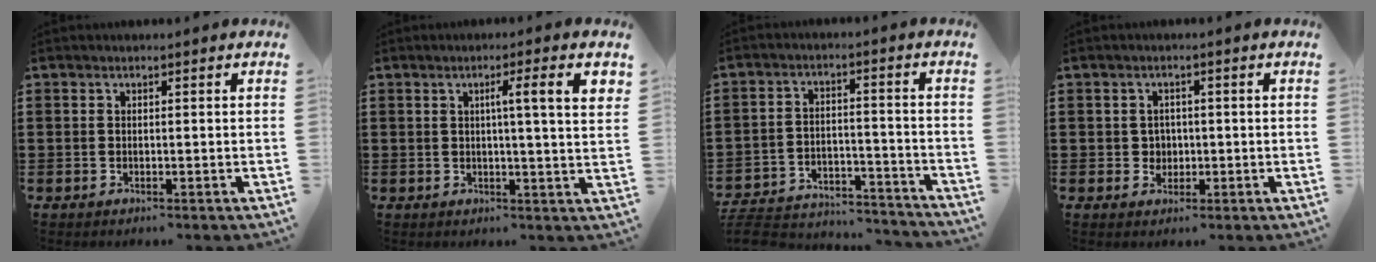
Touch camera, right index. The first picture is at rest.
{"total": 5.8, "force": [1.6, 0.0, 5.6], "torque": [-0.099, -0.005, 0.019]}
{"total": 6.7, "force": [-6.5, 1.1, 1.5], "torque": [-0.038, 0.009, -0.131]}
{"total": 2.0, "force": [0.0, 1.9, 0.6], "torque": [-0.019, 0.006, -0.002]}